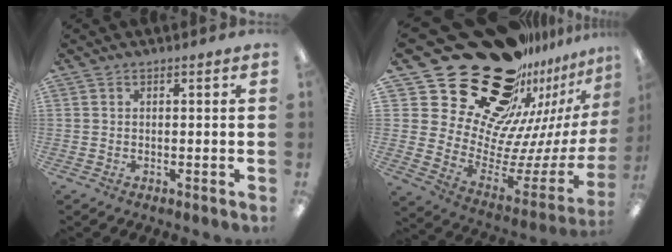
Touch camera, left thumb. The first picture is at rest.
{"total": 33.8, "force": [22.0, 18.3, 18.0], "torque": [-0.262, -0.208, 0.449]}